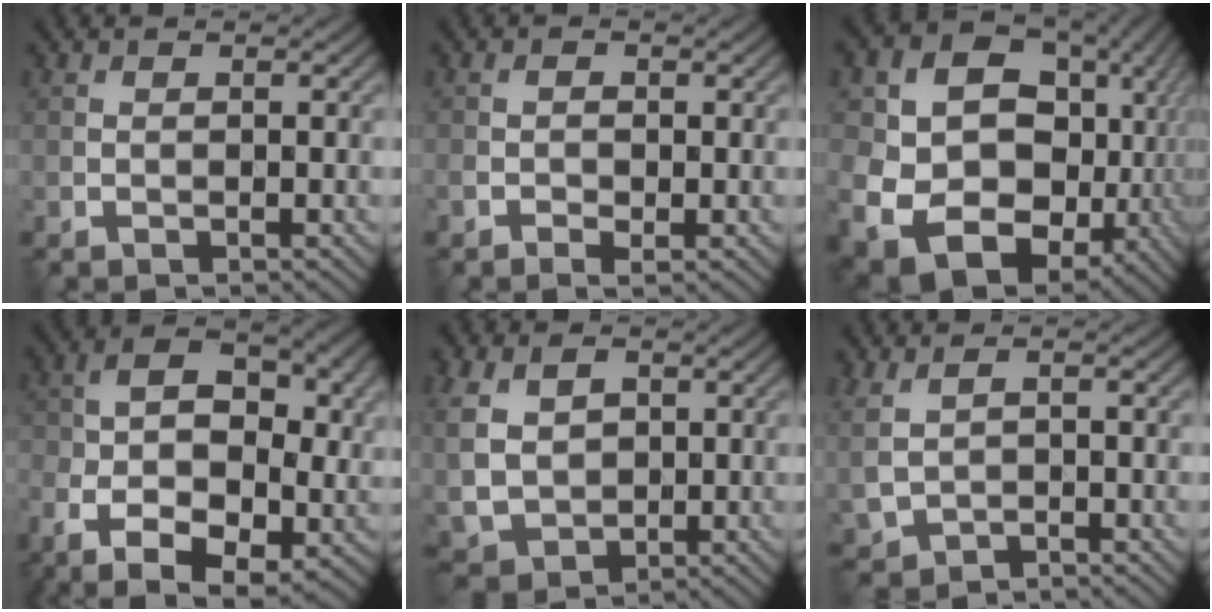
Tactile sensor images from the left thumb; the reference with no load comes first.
{"total": 1.8, "force": [-0.7, 1.1, 1.2], "torque": [-0.025, -0.004, -0.014]}
{"total": 18.6, "force": [-0.7, 15.1, 10.8], "torque": [-0.213, -0.022, 0.021]}
{"total": 12.8, "force": [-4.0, 7.4, 9.7], "torque": [-0.181, -0.010, -0.071]}
{"total": 7.8, "force": [1.6, 6.0, 4.8], "torque": [-0.144, 0.000, 0.032]}
{"total": 3.4, "force": [0.0, 2.3, 2.4], "torque": [-0.068, -0.010, 0.005]}